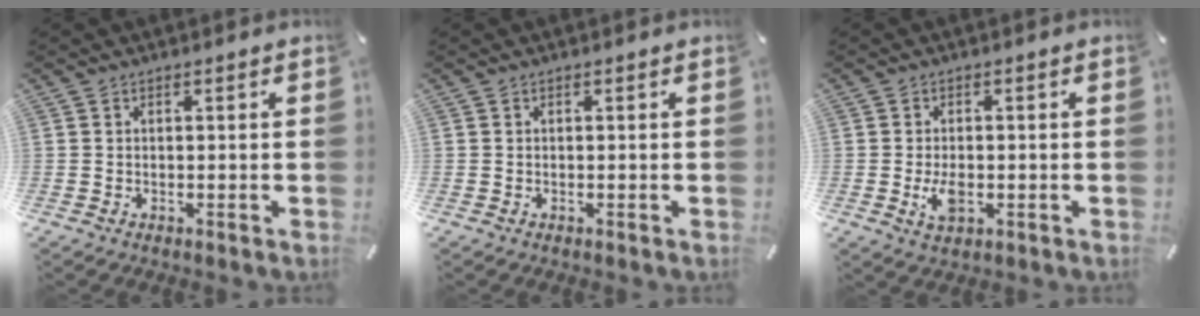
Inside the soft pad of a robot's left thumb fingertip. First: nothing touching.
{"total": 0.0}
{"total": 4.4, "force": [-0.9, 2.5, 3.5], "torque": [-0.081, -0.004, -0.018]}